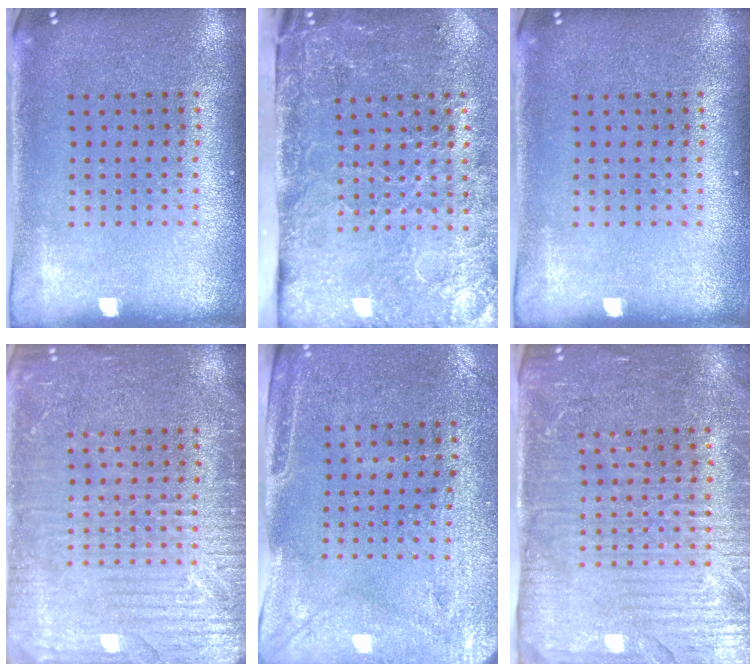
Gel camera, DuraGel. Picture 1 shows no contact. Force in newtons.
{"total": 4.6, "press": 3.6, "slide": 2.9}
{"total": 0.0}
{"total": 5.1, "press": 5.1, "slide": 0.7}
{"total": 3.0, "press": 2.5, "slide": 1.5}
{"total": 4.3, "press": 3.9, "slide": 1.8}